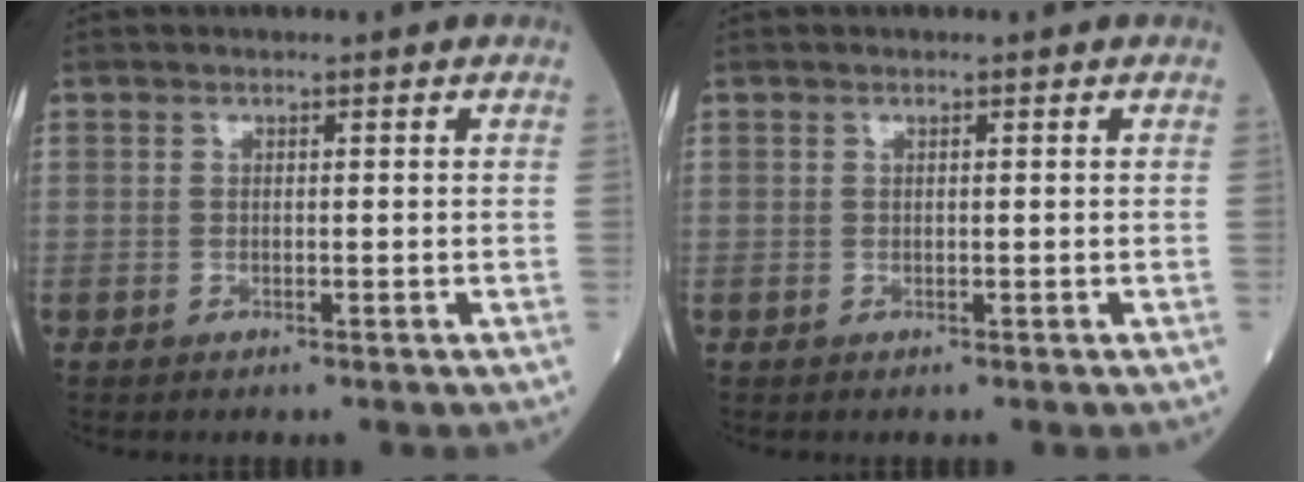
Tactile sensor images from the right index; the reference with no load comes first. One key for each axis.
{"total": 0.0}